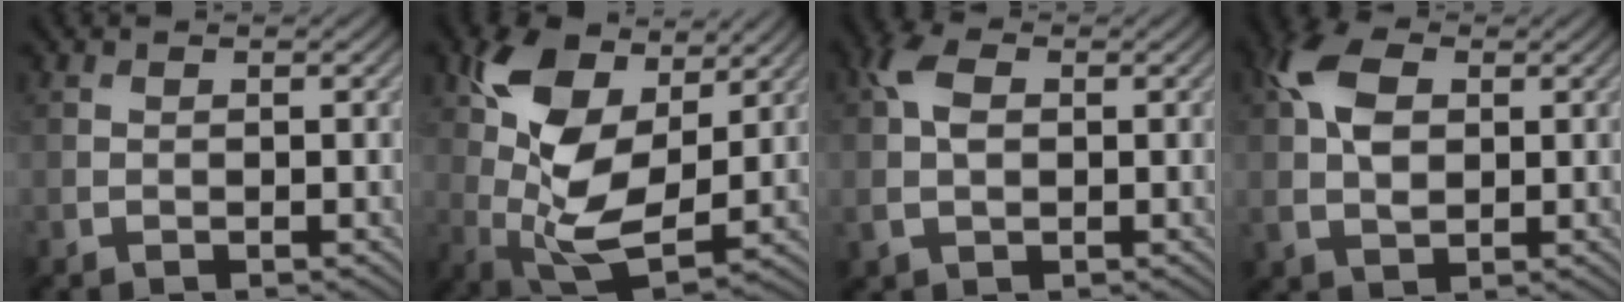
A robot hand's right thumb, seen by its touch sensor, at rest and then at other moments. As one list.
[{"total": 12.2, "force": [4.2, 6.5, 9.4], "torque": [-0.208, 0.008, 0.081]}, {"total": 4.6, "force": [0.6, 3.1, 3.3], "torque": [-0.082, 0.007, 0.007]}, {"total": 7.0, "force": [1.6, 4.4, 5.1], "torque": [-0.122, 0.010, 0.023]}]